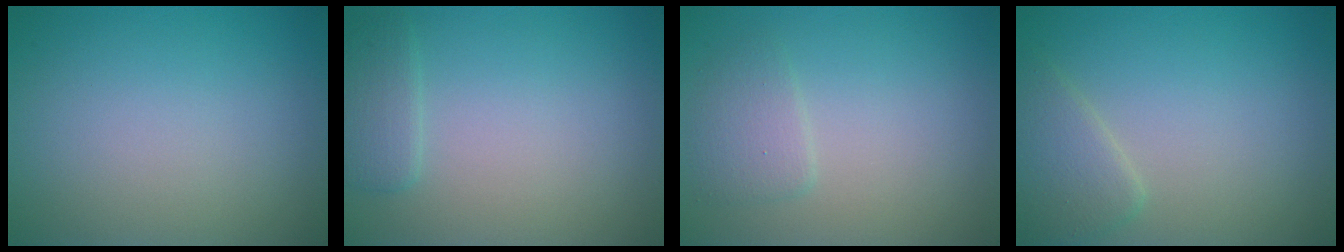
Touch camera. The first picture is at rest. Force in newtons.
{"total": 1.8, "press": 1.8, "slide": 0.1}
{"total": 1.8, "press": 1.8, "slide": 0.1}
{"total": 2.6, "press": 2.6, "slide": 0.1}